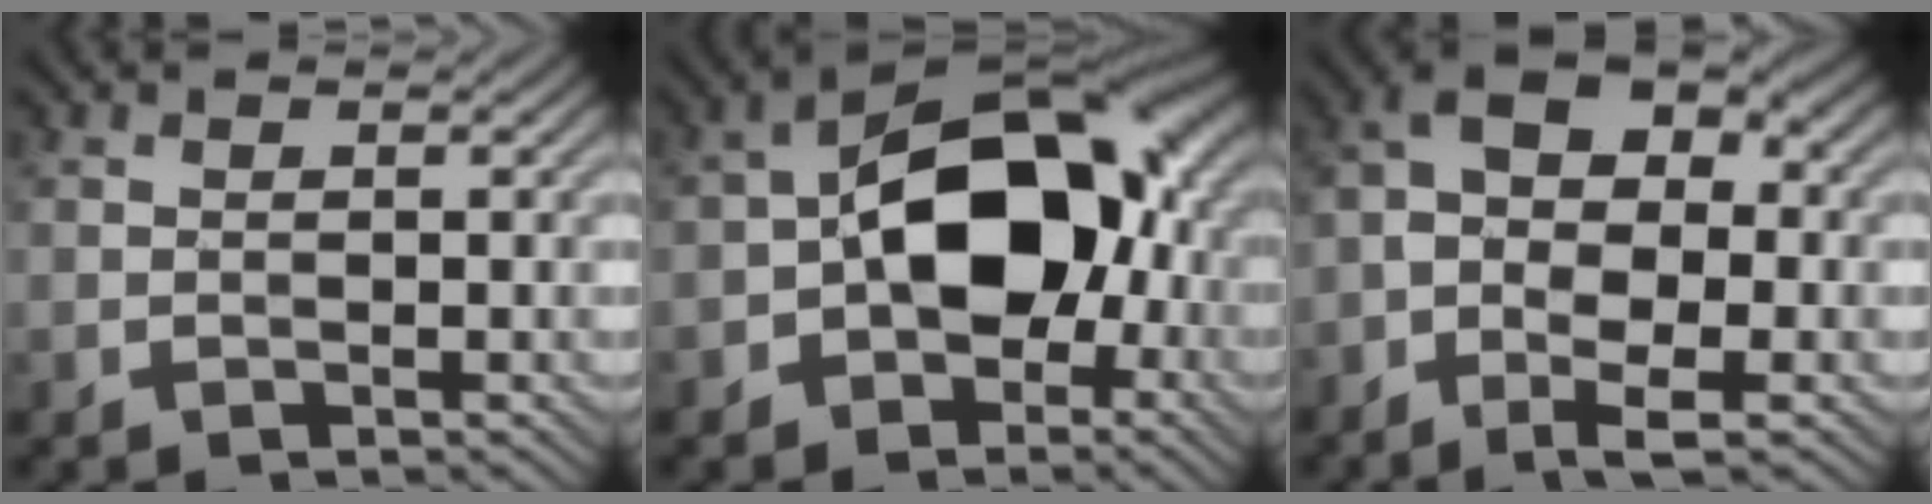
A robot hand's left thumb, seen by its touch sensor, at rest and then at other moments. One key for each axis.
{"total": 13.9, "fx": -2.0, "fy": 8.9, "fz": 10.5, "tx": -0.141, "ty": 0.023, "tz": -0.050}
{"total": 11.6, "fx": -2.5, "fy": 5.8, "fz": 9.7, "tx": -0.187, "ty": 0.010, "tz": -0.049}